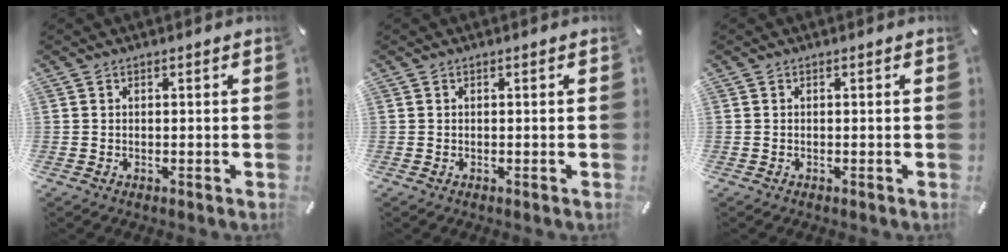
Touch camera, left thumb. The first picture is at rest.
{"total": 0.0}
{"total": 0.0}